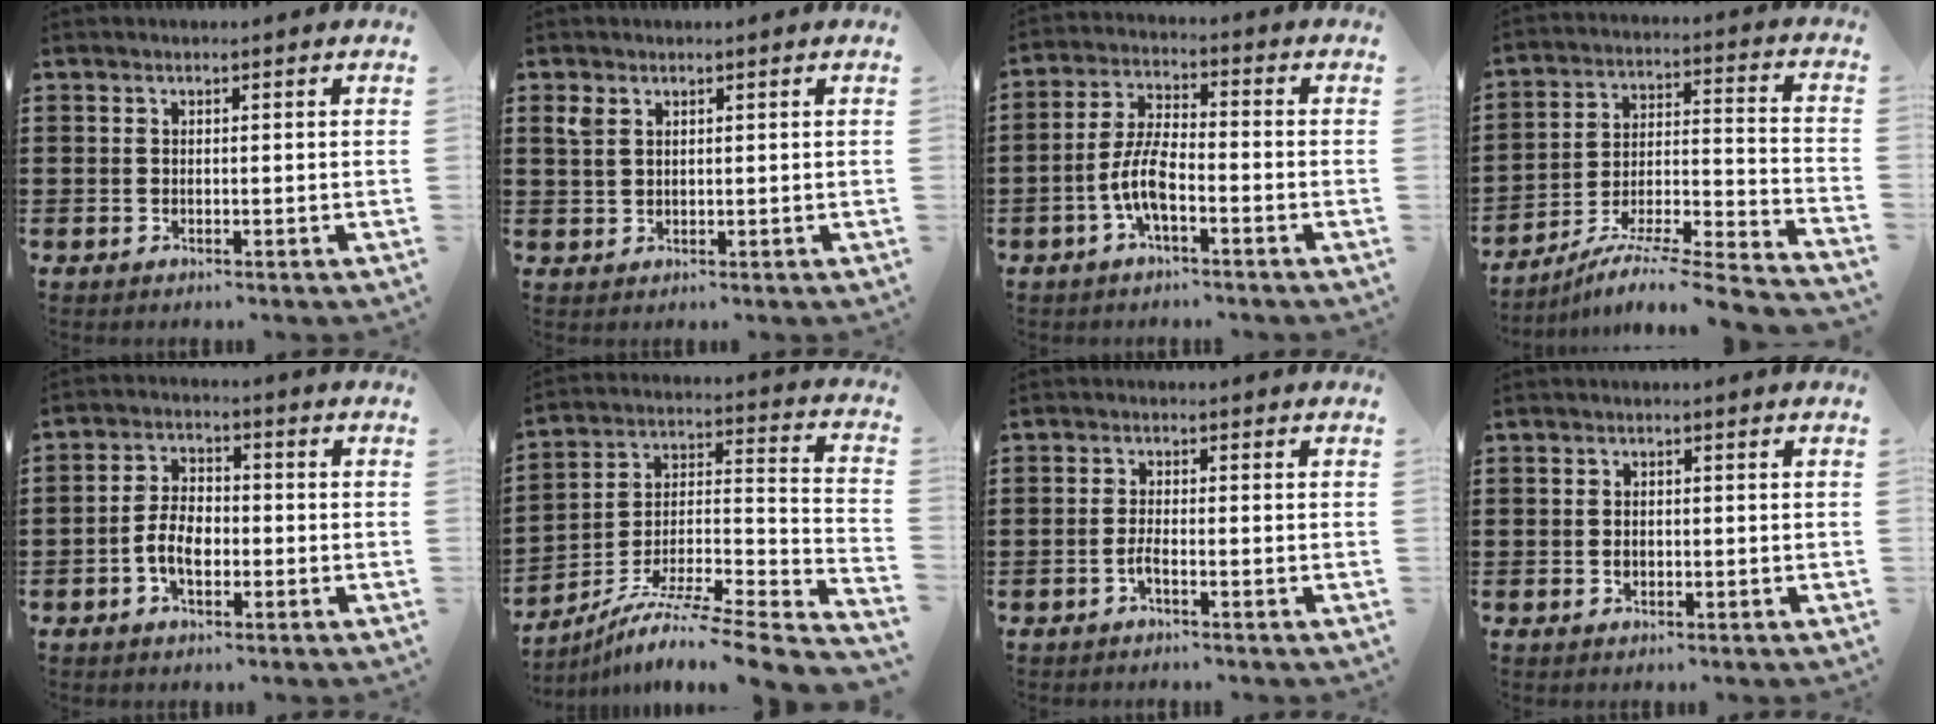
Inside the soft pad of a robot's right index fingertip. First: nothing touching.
{"total": 2.2, "force": [1.4, 1.3, 1.1], "torque": [-0.027, 0.005, 0.026]}
{"total": 6.8, "force": [-2.8, 2.1, 5.9], "torque": [-0.141, -0.009, -0.060]}
{"total": 7.3, "force": [-6.5, -0.2, 3.4], "torque": [-0.055, -0.007, -0.132]}
{"total": 5.4, "force": [-1.7, 3.0, 4.1], "torque": [-0.094, 0.002, -0.035]}
{"total": 7.2, "force": [-5.4, 0.6, 4.6], "torque": [-0.077, -0.010, -0.109]}
{"total": 1.9, "force": [-1.1, 0.2, 1.6], "torque": [-0.036, -0.004, -0.022]}
{"total": 0.9, "force": [-0.2, 0.7, 0.6], "torque": [-0.014, 0.003, -0.005]}